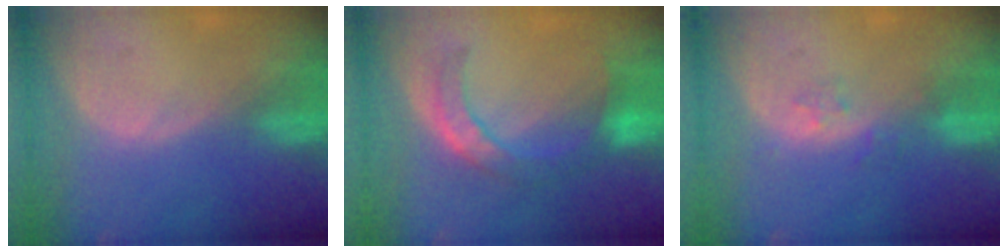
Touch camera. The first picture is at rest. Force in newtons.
{"total": 6.9, "press": 6.8, "slide": 1.3}
{"total": 1.9, "press": 1.9, "slide": 0.2}